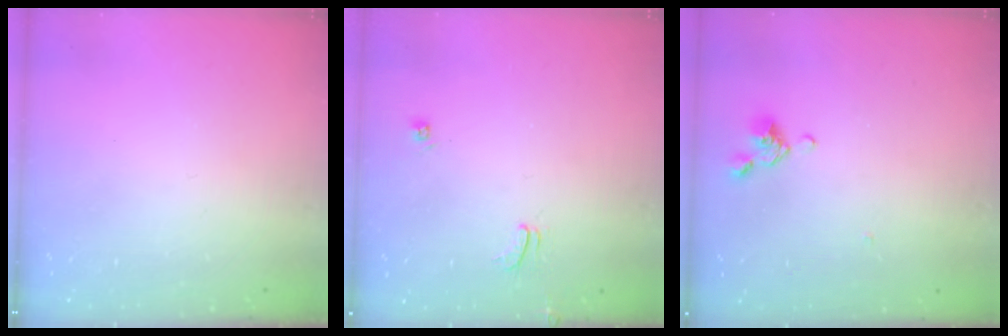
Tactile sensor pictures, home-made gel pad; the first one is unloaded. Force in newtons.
{"total": 2.0, "press": 1.9, "slide": 0.4}
{"total": 6.2, "press": 6.2, "slide": 0.5}